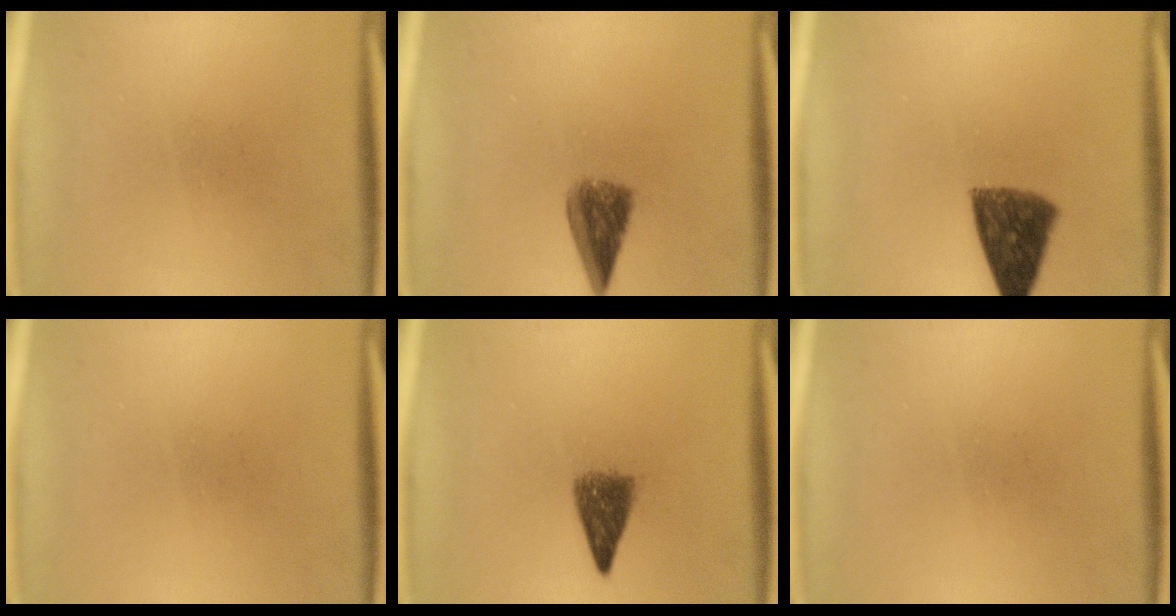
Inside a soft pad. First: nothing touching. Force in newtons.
{"total": 5.4}
{"total": 9.1}
{"total": 0.0}
{"total": 4.2}
{"total": 0.0}